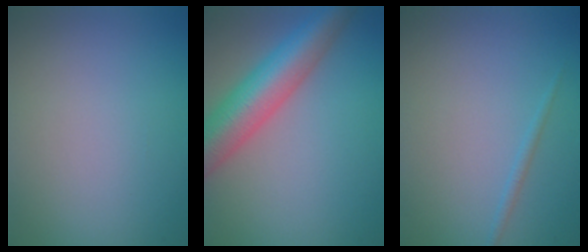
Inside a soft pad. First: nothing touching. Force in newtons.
{"total": 7.9, "press": 7.9, "slide": 0.4}
{"total": 0.8, "press": 0.8, "slide": 0.1}